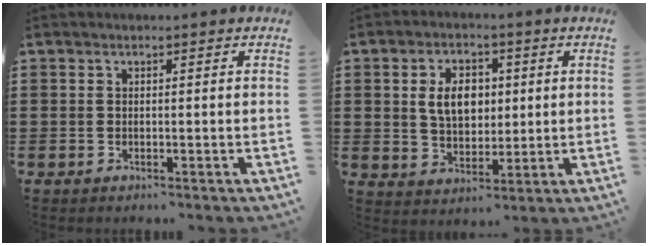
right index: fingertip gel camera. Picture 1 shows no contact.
{"total": 6.5, "force": [0.9, 4.5, 4.6], "torque": [-0.094, 0.007, 0.008]}